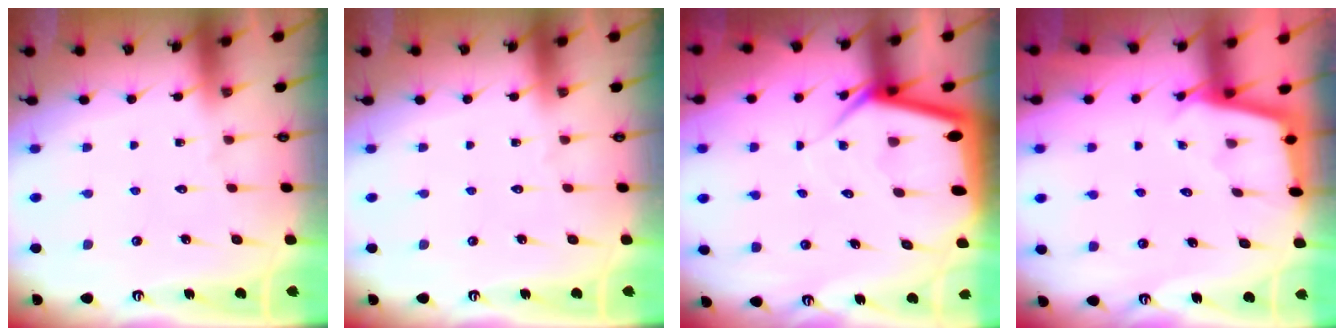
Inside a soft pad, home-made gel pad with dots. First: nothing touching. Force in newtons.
{"total": 0.0}
{"total": 7.0, "press": 7.0, "slide": 0.7}
{"total": 2.3, "press": 2.3, "slide": 0.2}